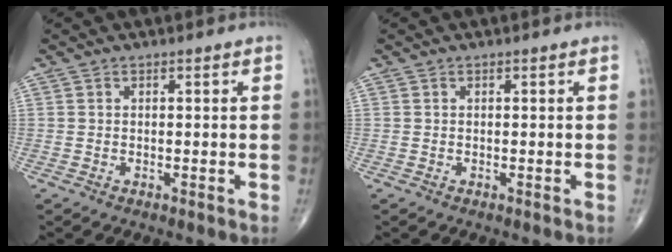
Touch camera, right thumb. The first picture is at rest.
{"total": 0.0}